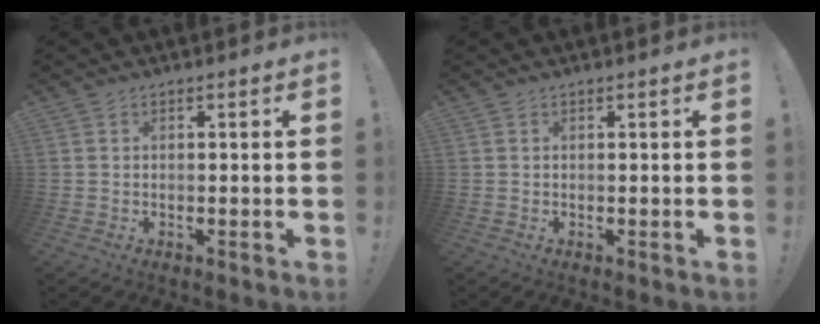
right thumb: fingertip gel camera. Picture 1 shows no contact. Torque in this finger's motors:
{"motor_torque": [-0.31, -0.22, 0.31, -0.02, 0.01]}